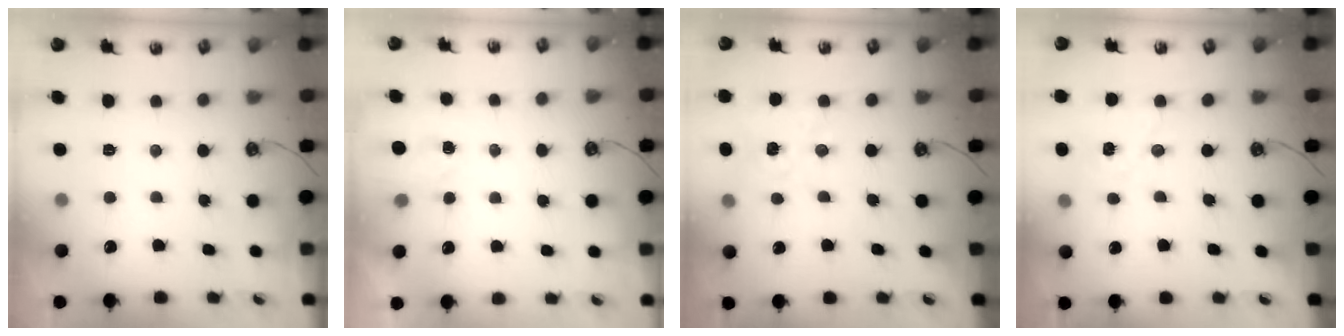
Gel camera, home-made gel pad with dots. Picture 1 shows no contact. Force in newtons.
{"total": 1.1, "press": 1.1, "slide": 0.3}
{"total": 1.6, "press": 1.6, "slide": 0.2}
{"total": 2.5, "press": 2.5, "slide": 0.2}